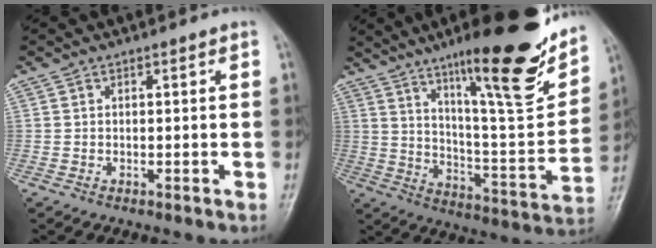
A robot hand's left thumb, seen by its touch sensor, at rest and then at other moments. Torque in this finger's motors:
{"motor_torque": [2.91, 2.10, 1.35, -1.42, 0.46]}